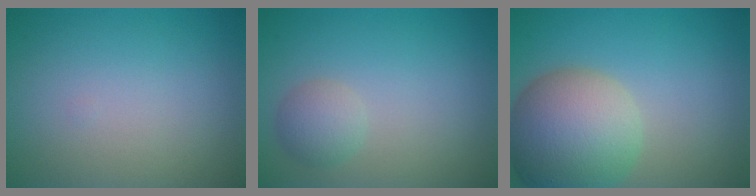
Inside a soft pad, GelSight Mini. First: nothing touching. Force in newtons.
{"total": 2.1, "press": 2.1, "slide": 0.0}
{"total": 9.6, "press": 9.6, "slide": 0.6}